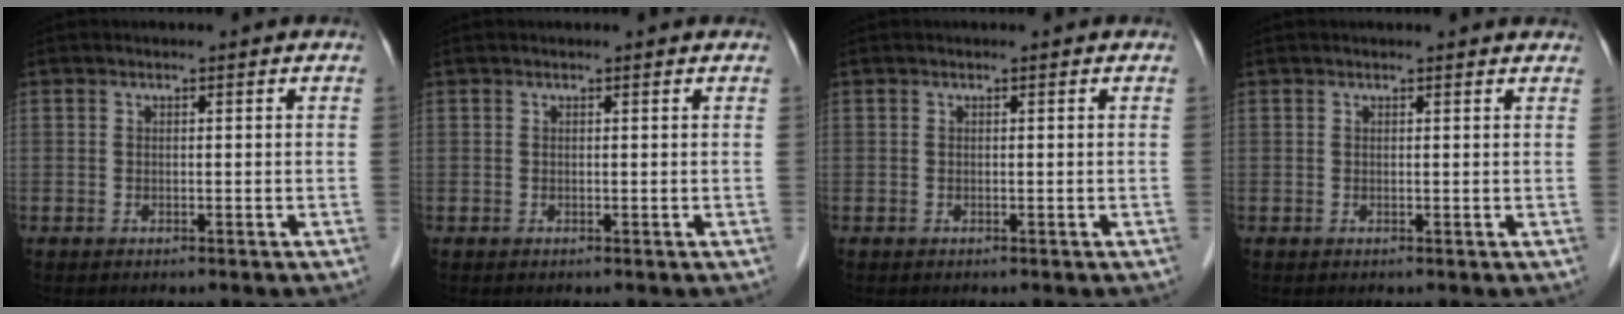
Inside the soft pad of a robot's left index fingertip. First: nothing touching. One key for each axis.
{"total": 0.8, "fx": 0.8, "fy": 0.1, "fz": 0.3, "tx": -0.007, "ty": 0.010, "tz": 0.010}
{"total": 0.0}
{"total": 3.3, "fx": 3.2, "fy": 0.3, "fz": 0.8, "tx": -0.012, "ty": 0.011, "tz": 0.025}